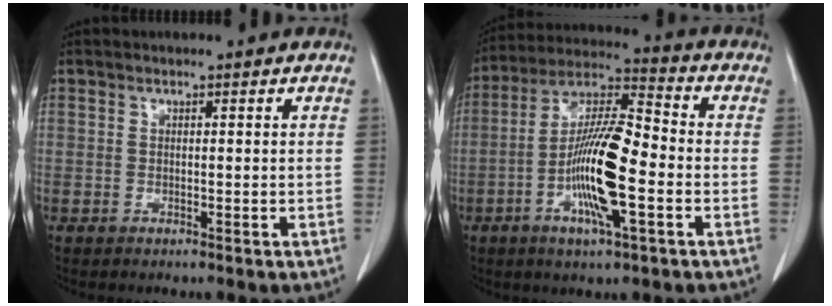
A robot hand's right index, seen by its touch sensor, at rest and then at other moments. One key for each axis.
{"total": 14.4, "fx": -3.7, "fy": 2.2, "fz": 13.7, "tx": -0.259, "ty": 0.003, "tz": -0.071}